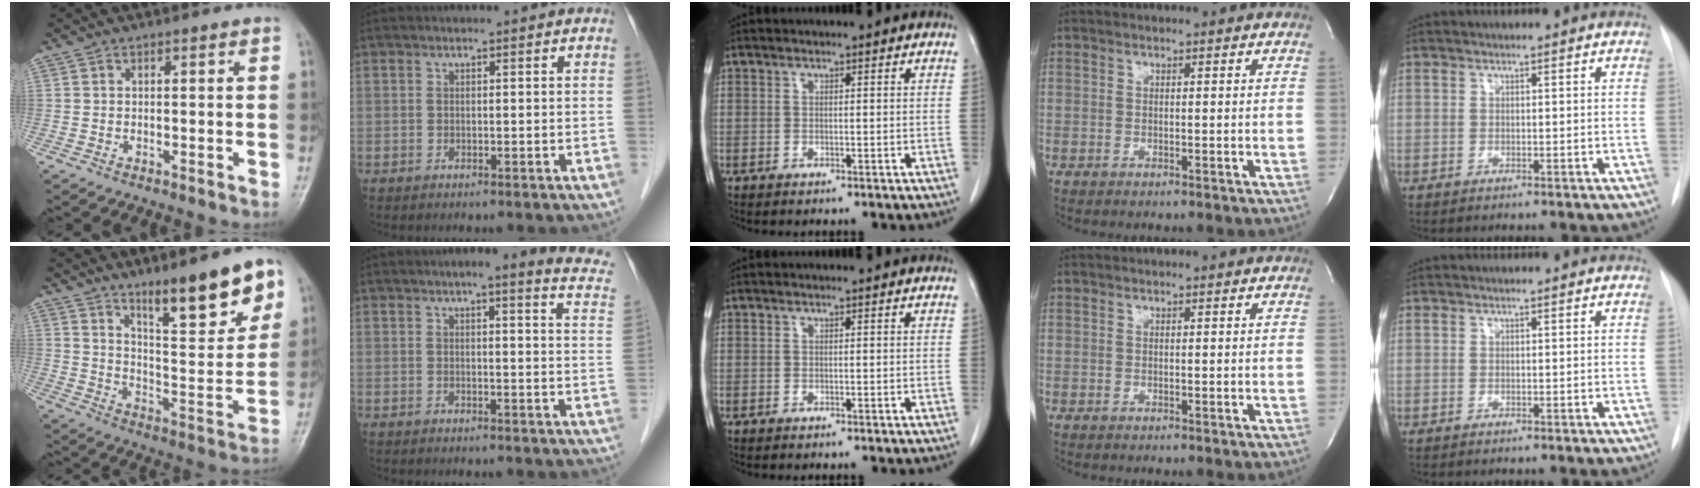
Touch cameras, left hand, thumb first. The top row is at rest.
{"thumb": {"total": 16.3, "force": [10.2, 4.2, 12.0], "torque": [-0.144, -0.061, 0.166]}, "index": {"total": 12.3, "force": [10.2, 1.2, 6.9], "torque": [-0.069, -0.015, 0.093]}}